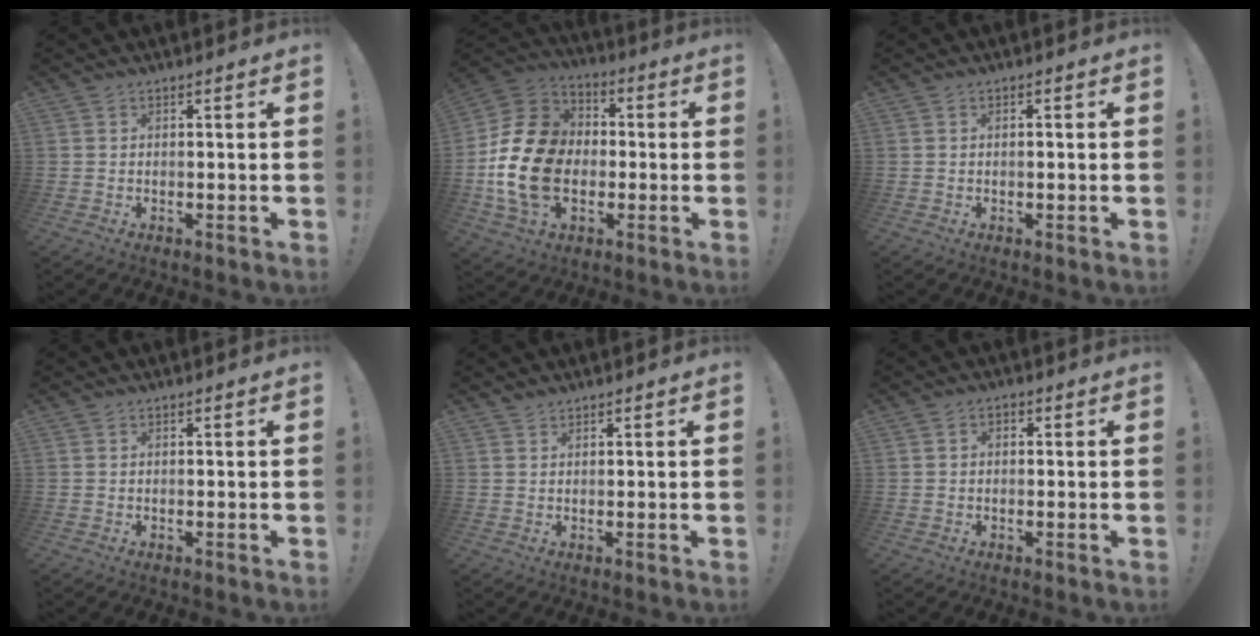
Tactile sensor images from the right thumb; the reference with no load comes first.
{"total": 20.8, "force": [-2.7, 16.0, 13.0], "torque": [-0.233, 0.029, -0.034]}
{"total": 0.6, "force": [-0.2, 0.0, 0.6], "torque": [-0.003, -0.004, -0.006]}
{"total": 0.0}
{"total": 1.1, "force": [1.0, 0.5, -0.2], "torque": [0.007, -0.003, 0.018]}
{"total": 1.5, "force": [-0.7, 1.1, 0.7], "torque": [-0.009, 0.005, -0.014]}